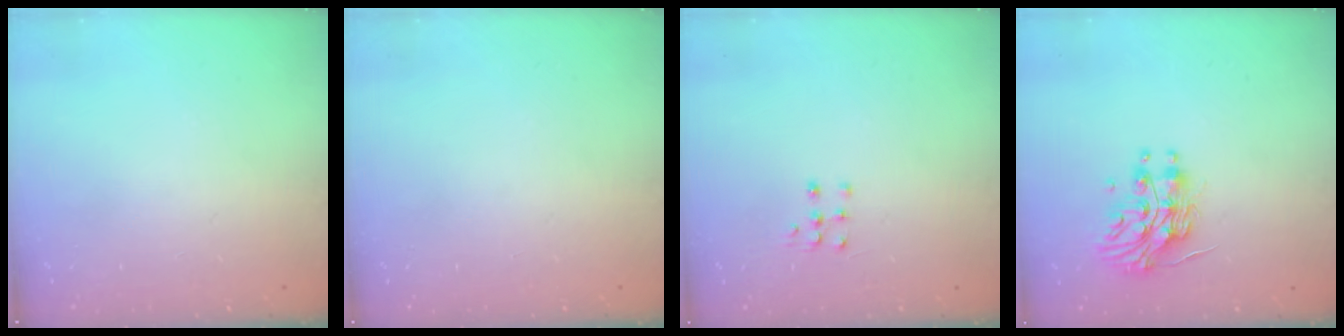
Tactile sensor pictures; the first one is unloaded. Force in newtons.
{"total": 0.0}
{"total": 3.3, "press": 3.3, "slide": 0.5}
{"total": 13.2, "press": 13.2, "slide": 0.8}